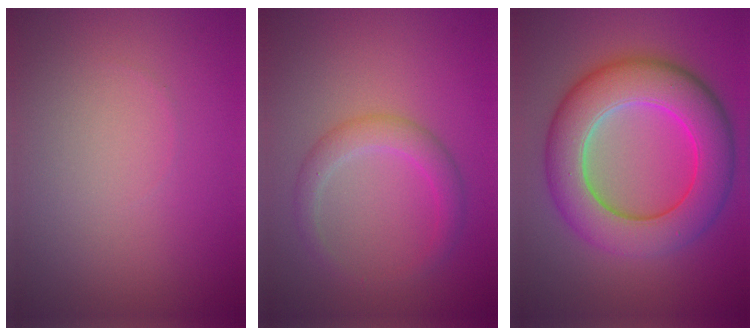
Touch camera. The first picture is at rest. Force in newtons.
{"total": 2.6, "press": 2.6, "slide": 0.1}
{"total": 9.4, "press": 9.4, "slide": 0.5}